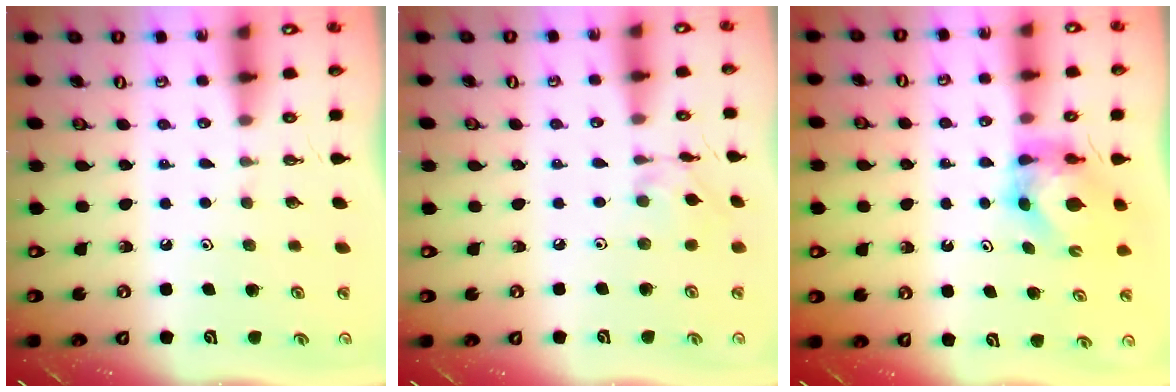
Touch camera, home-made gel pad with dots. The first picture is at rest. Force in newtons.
{"total": 3.9, "press": 3.8, "slide": 0.5}
{"total": 5.4, "press": 5.4, "slide": 0.3}